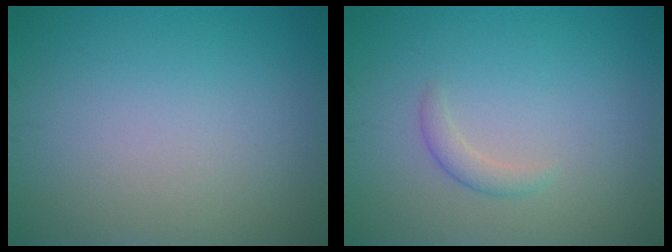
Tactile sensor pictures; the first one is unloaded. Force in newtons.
{"total": 1.3, "press": 1.3, "slide": 0.0}